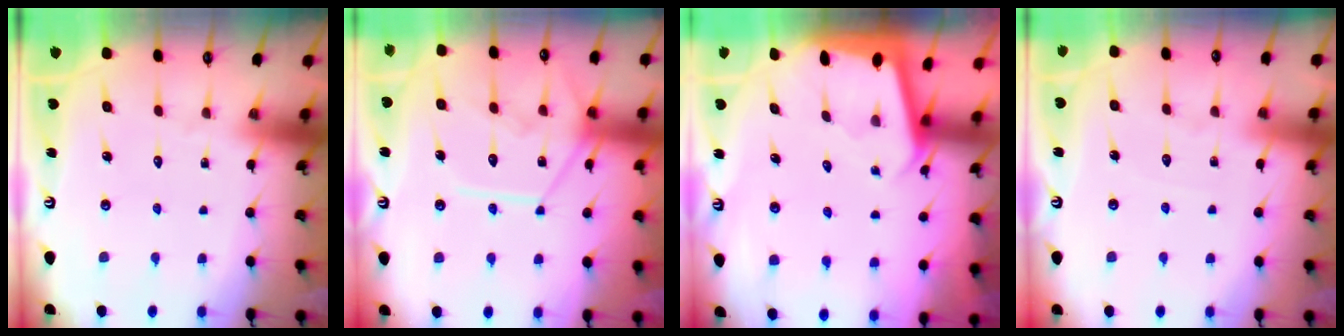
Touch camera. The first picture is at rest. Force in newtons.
{"total": 12.2, "press": 12.2, "slide": 1.2}
{"total": 1.9, "press": 1.9, "slide": 0.1}
{"total": 3.3, "press": 3.3, "slide": 0.5}